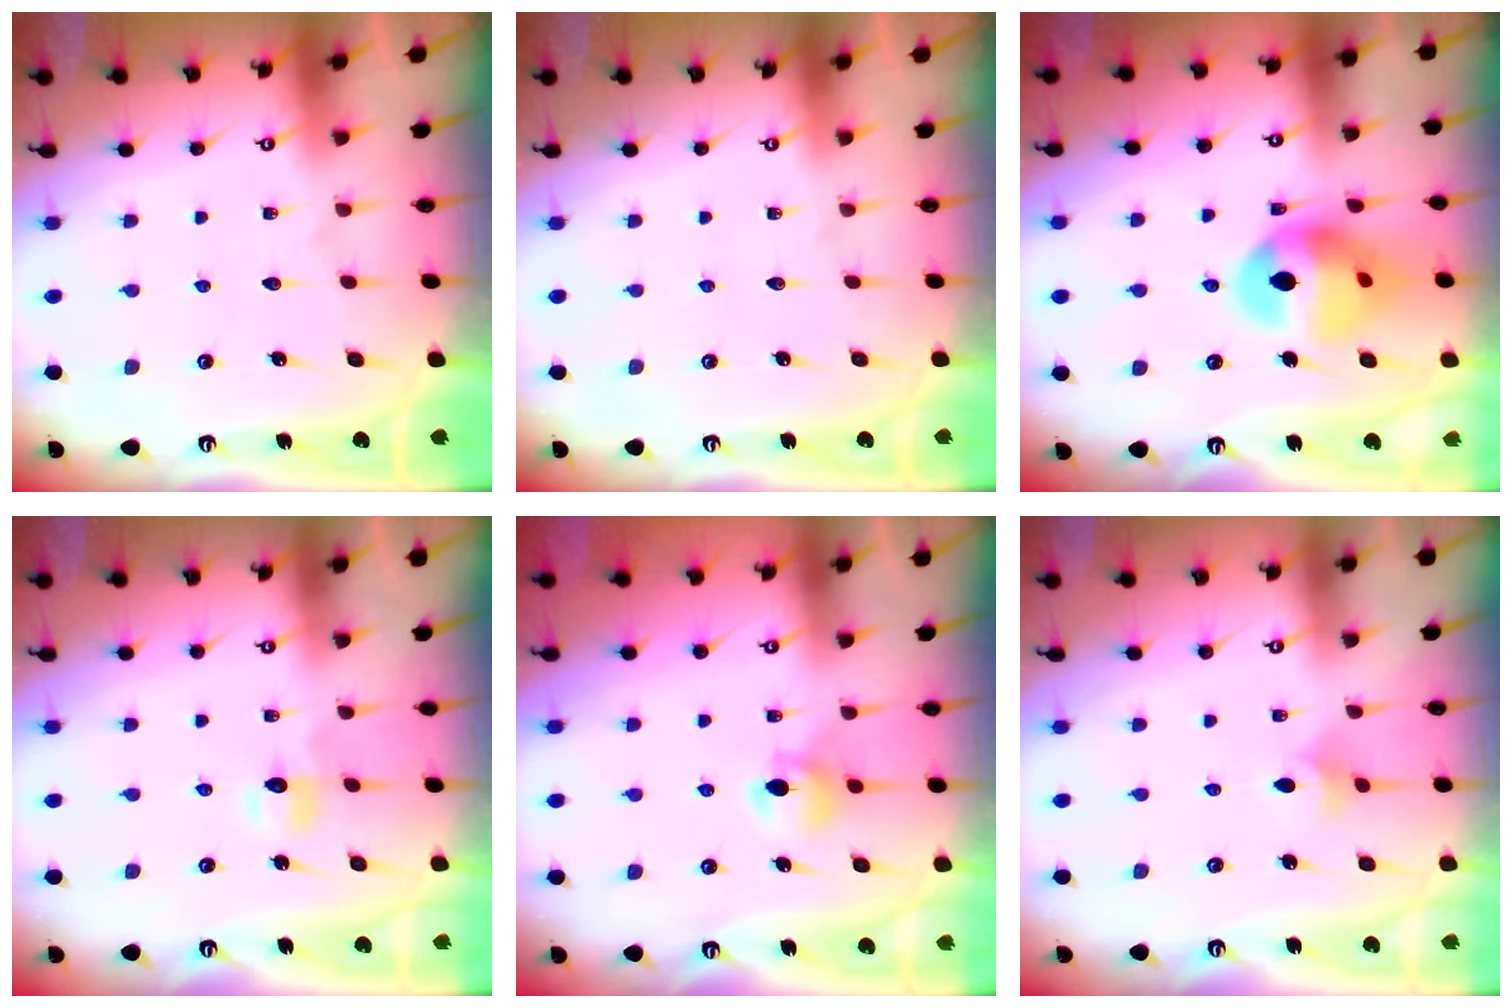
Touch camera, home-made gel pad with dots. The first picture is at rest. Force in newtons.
{"total": 0.0}
{"total": 14.6, "press": 14.6, "slide": 1.5}
{"total": 3.9, "press": 3.9, "slide": 0.7}
{"total": 6.0, "press": 6.0, "slide": 0.8}
{"total": 5.9, "press": 5.8, "slide": 1.0}